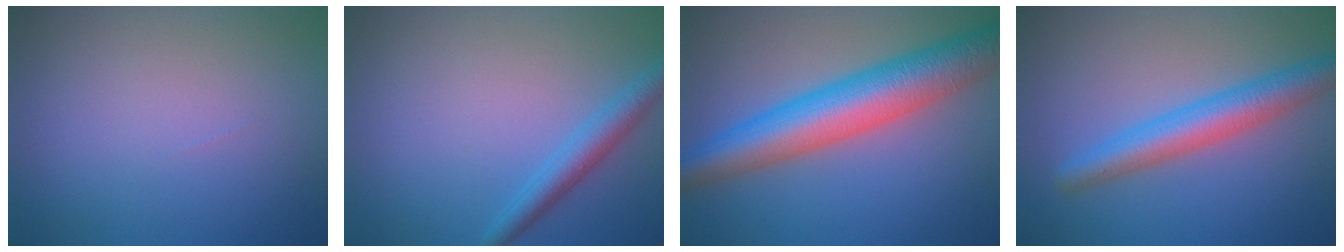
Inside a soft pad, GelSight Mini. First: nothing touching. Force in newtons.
{"total": 2.7, "press": 2.7, "slide": 0.0}
{"total": 8.9, "press": 8.9, "slide": 0.1}
{"total": 4.6, "press": 4.6, "slide": 0.1}